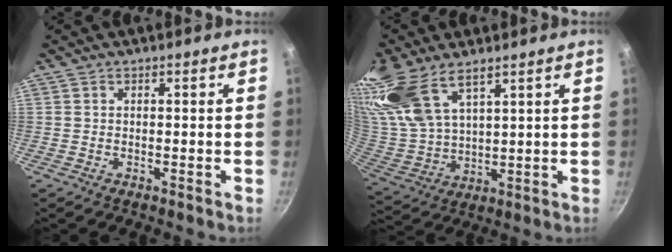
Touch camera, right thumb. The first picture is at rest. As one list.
[{"total": 16.8, "force": [11.2, 7.4, 10.1], "torque": [-0.209, -0.037, 0.240]}]